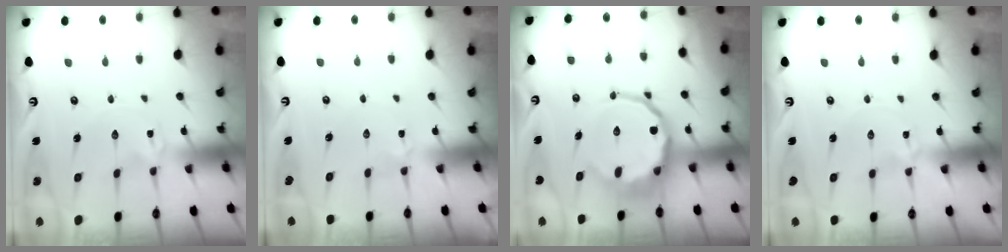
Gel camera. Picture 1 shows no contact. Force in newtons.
{"total": 2.3, "press": 2.3, "slide": 0.2}
{"total": 13.1, "press": 12.7, "slide": 3.5}
{"total": 0.0}